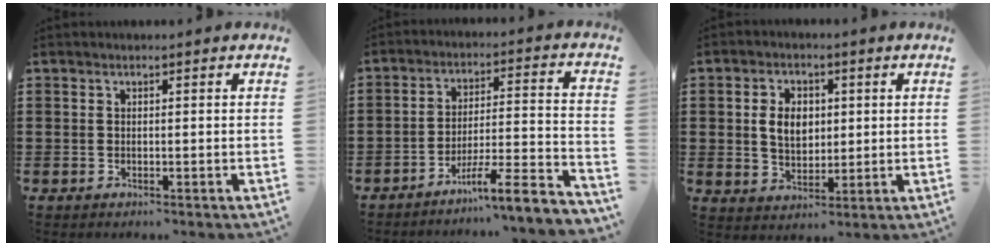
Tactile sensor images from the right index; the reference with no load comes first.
{"total": 7.6, "force": [-6.0, 0.4, 4.7], "torque": [-0.074, -0.005, -0.115]}
{"total": 5.5, "force": [0.8, 3.9, 3.8], "torque": [-0.083, 0.009, 0.006]}